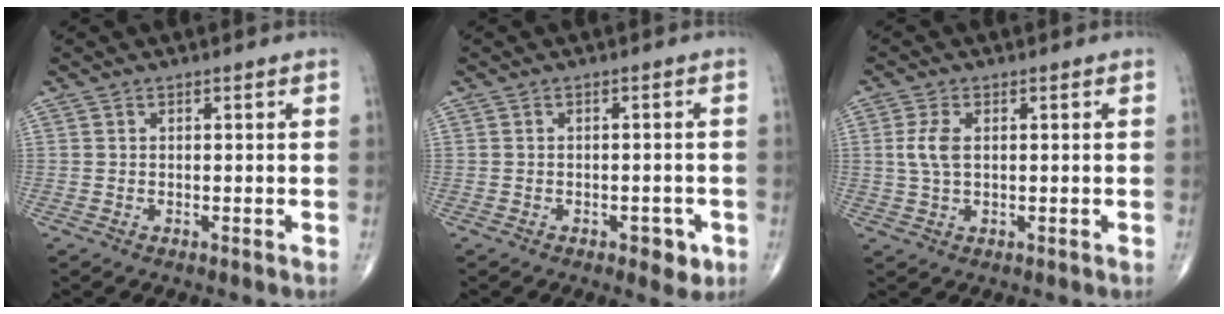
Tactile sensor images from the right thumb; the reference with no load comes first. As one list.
[{"total": 4.5, "force": [-2.2, 2.4, 3.1], "torque": [-0.021, 0.009, -0.025]}, {"total": 4.0, "force": [0.6, 2.1, 3.4], "torque": [-0.084, 0.003, 0.012]}]